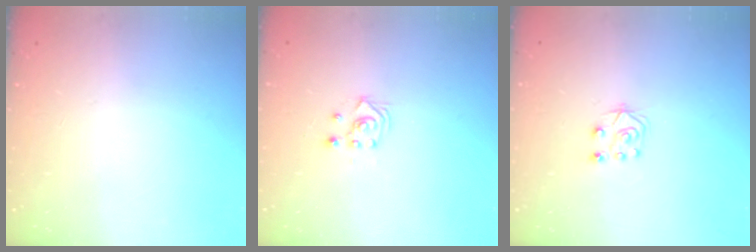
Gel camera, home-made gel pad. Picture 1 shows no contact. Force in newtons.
{"total": 2.9, "press": 2.7, "slide": 1.0}
{"total": 5.7, "press": 5.7, "slide": 0.5}